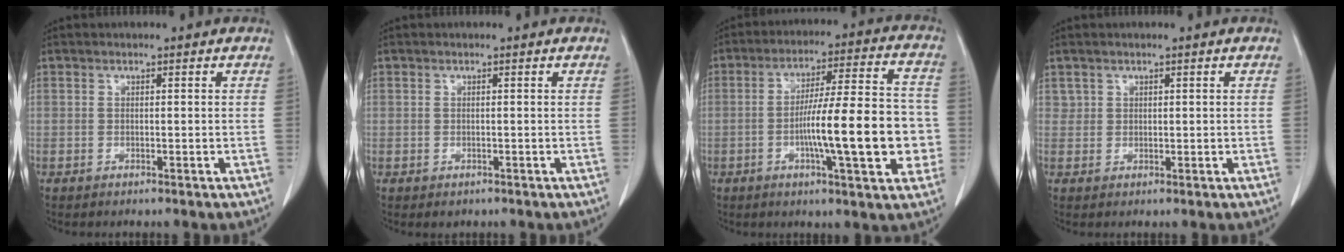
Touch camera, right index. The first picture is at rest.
{"total": 0.8, "force": [-0.3, 0.8, 0.1], "torque": [-0.004, 0.003, 0.001]}
{"total": 16.3, "force": [-2.9, 2.6, 15.8], "torque": [-0.242, 0.019, -0.043]}
{"total": 1.4, "force": [0.9, 1.1, 0.1], "torque": [0.009, 0.001, 0.011]}